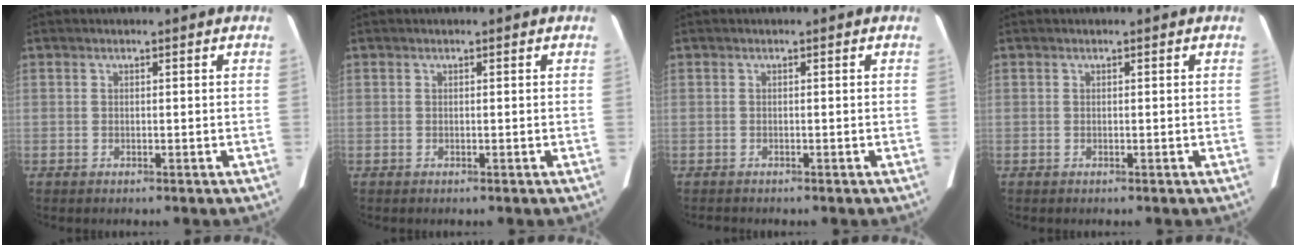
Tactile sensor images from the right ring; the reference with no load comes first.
{"total": 0.0}
{"total": 0.6, "force": [-0.6, 0.0, 0.1], "torque": [-0.007, -0.003, -0.009]}
{"total": 0.0}